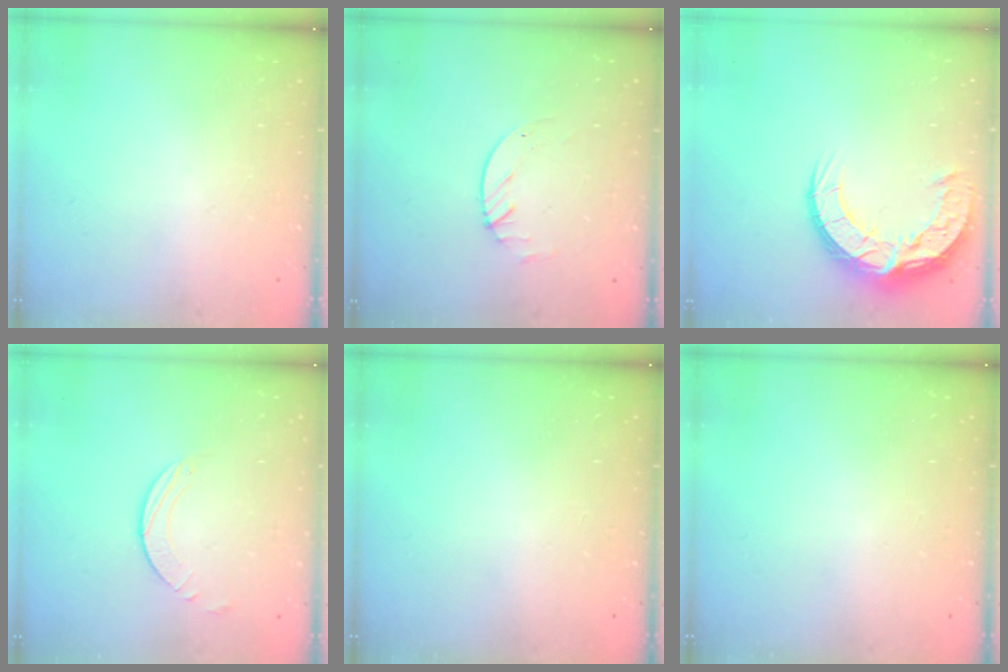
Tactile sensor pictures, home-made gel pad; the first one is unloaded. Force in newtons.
{"total": 1.7, "press": 1.7, "slide": 0.2}
{"total": 15.1, "press": 15.1, "slide": 1.2}
{"total": 1.6, "press": 1.6, "slide": 0.2}
{"total": 0.0}
{"total": 0.0}